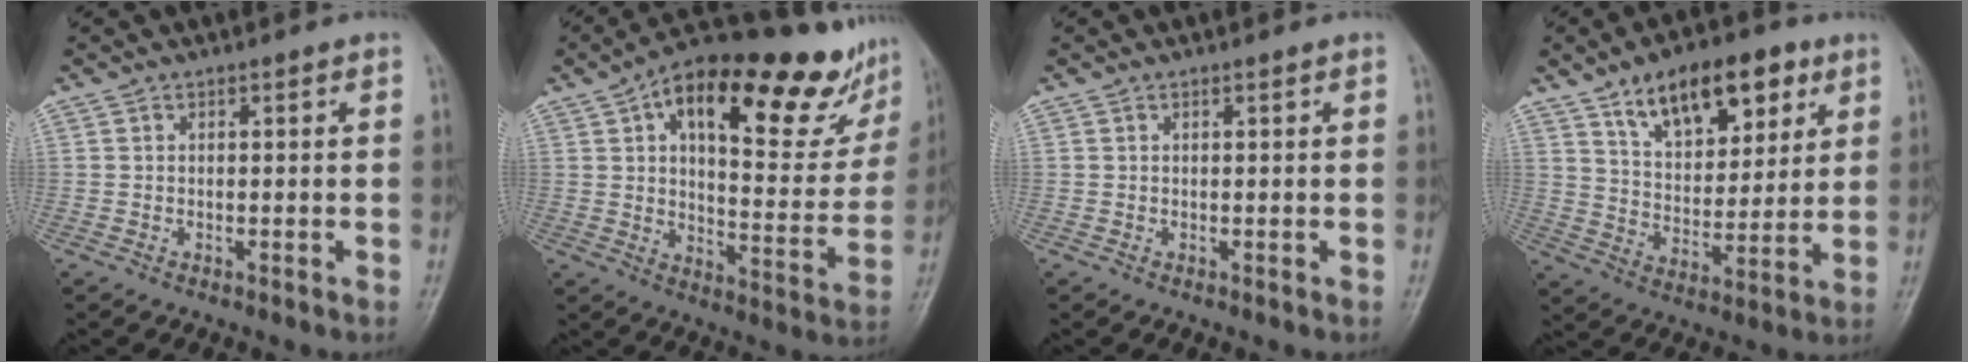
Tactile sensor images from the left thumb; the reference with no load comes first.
{"total": 25.1, "force": [15.1, 9.3, 17.8], "torque": [-0.208, -0.029, 0.217]}
{"total": 0.0}
{"total": 16.4, "force": [8.9, 8.4, 10.8], "torque": [-0.122, -0.034, 0.149]}